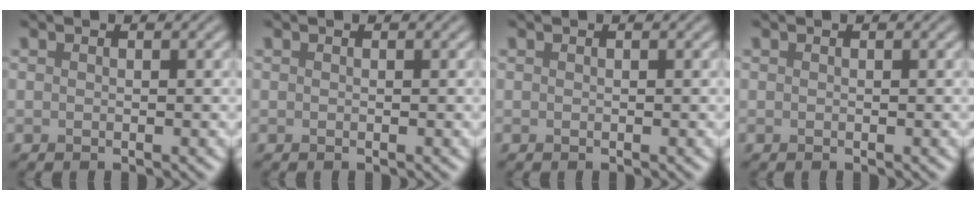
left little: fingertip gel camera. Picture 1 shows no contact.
{"total": 0.0}
{"total": 0.0}
{"total": 0.0}